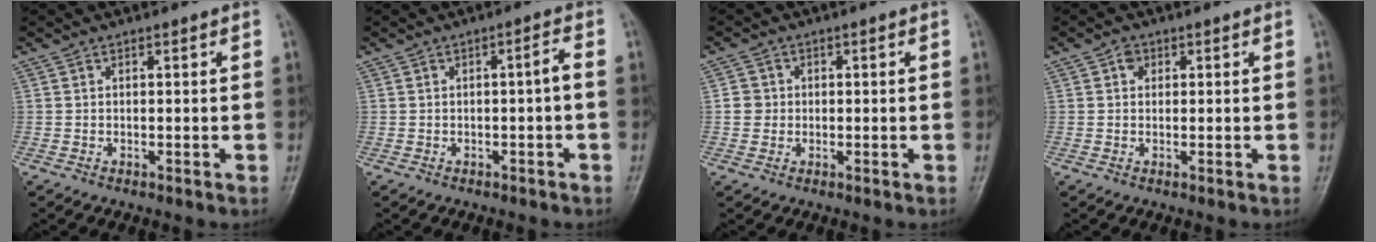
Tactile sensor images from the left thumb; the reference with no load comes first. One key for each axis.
{"total": 2.1, "fx": -0.5, "fy": 0.4, "fz": 2.0, "tx": -0.034, "ty": 0.017, "tz": -0.010}
{"total": 2.7, "fx": 0.0, "fy": 2.7, "fz": 0.6, "tx": 0.009, "ty": 0.006, "tz": -0.003}
{"total": 1.7, "fx": 0.6, "fy": 1.4, "fz": 0.7, "tx": 0.000, "ty": 0.002, "tz": 0.004}